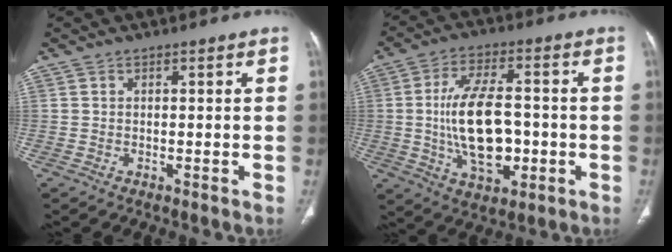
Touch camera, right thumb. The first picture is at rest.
{"total": 15.5, "force": [-1.5, 8.0, 13.1], "torque": [-0.224, 0.008, -0.018]}